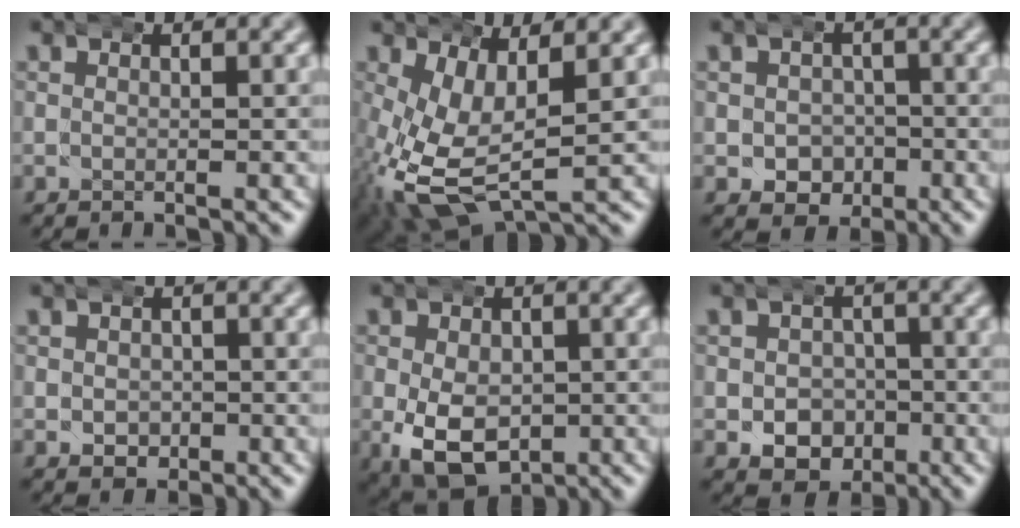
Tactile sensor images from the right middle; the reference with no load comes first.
{"total": 8.6, "force": [-2.5, 5.8, 5.8], "torque": [-0.155, -0.051, -0.018]}
{"total": 4.7, "force": [-1.8, 4.1, 1.3], "torque": [-0.016, -0.020, -0.021]}
{"total": 2.1, "force": [-0.5, 1.8, 0.8], "torque": [-0.017, -0.009, 0.000]}
{"total": 9.8, "force": [-3.3, 7.7, 5.1], "torque": [-0.120, -0.052, -0.029]}
{"total": 6.2, "force": [-2.5, 5.4, 1.9], "torque": [-0.023, -0.027, -0.034]}